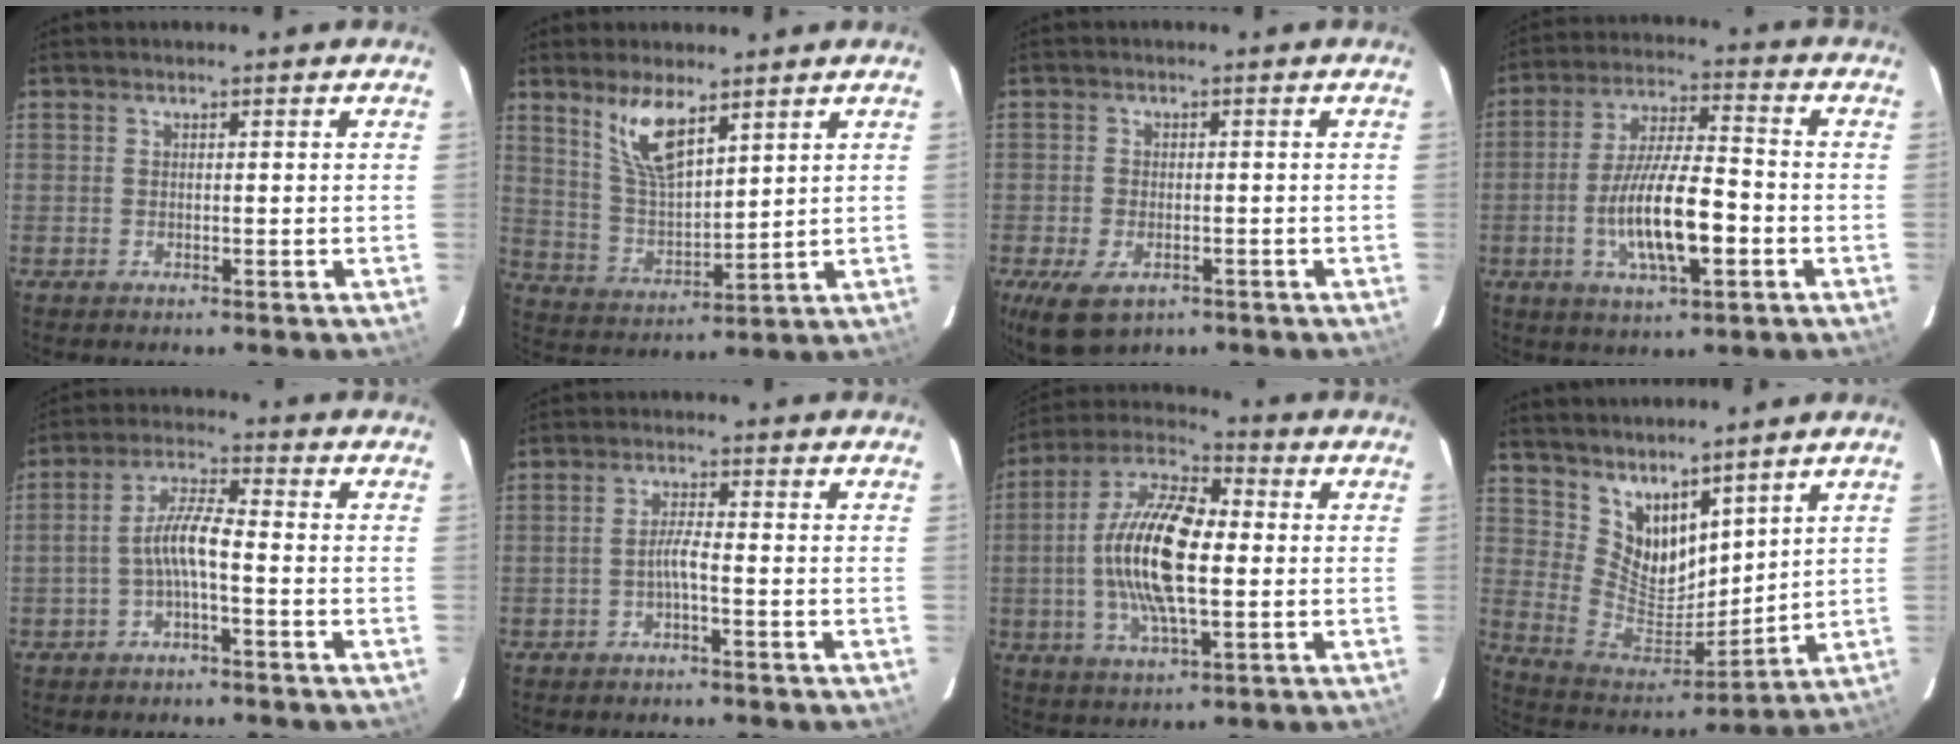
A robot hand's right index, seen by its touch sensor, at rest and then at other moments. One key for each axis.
{"total": 9.4, "fx": 5.9, "fy": 3.1, "fz": 6.6, "tx": -0.126, "ty": 0.000, "tz": 0.127}
{"total": 7.7, "fx": -4.0, "fy": 4.4, "fz": 4.9, "tx": -0.107, "ty": -0.023, "tz": -0.067}
{"total": 13.6, "fx": -3.8, "fy": 3.6, "fz": 12.5, "tx": -0.242, "ty": -0.008, "tz": -0.065}
{"total": 5.9, "fx": -2.0, "fy": 1.1, "fz": 5.4, "tx": -0.116, "ty": 0.015, "tz": -0.036}
{"total": 2.6, "fx": -1.4, "fy": 0.0, "fz": 2.2, "tx": -0.045, "ty": 0.004, "tz": -0.027}
{"total": 16.8, "fx": -0.4, "fy": 6.3, "fz": 15.6, "tx": -0.309, "ty": 0.010, "tz": -0.018}
{"total": 12.8, "fx": 9.6, "fy": 6.3, "fz": 5.6, "tx": -0.113, "ty": -0.003, "tz": 0.196}